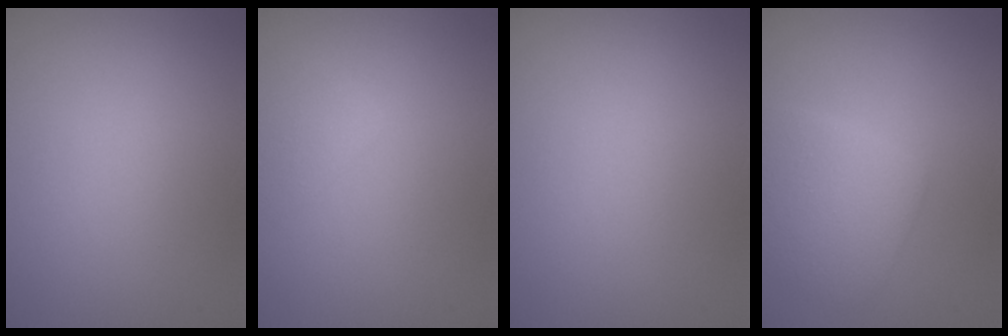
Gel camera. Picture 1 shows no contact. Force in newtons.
{"total": 1.3, "press": 1.3, "slide": 0.1}
{"total": 0.0}
{"total": 3.0, "press": 3.0, "slide": 0.1}